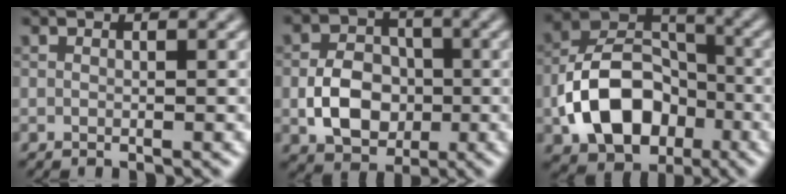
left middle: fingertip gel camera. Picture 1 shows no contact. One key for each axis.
{"total": 5.2, "fx": -1.1, "fy": 3.9, "fz": 3.3, "tx": -0.052, "ty": 0.001, "tz": -0.020}
{"total": 9.3, "fx": -3.1, "fy": 6.5, "fz": 6.0, "tx": -0.109, "ty": 0.006, "tz": -0.059}